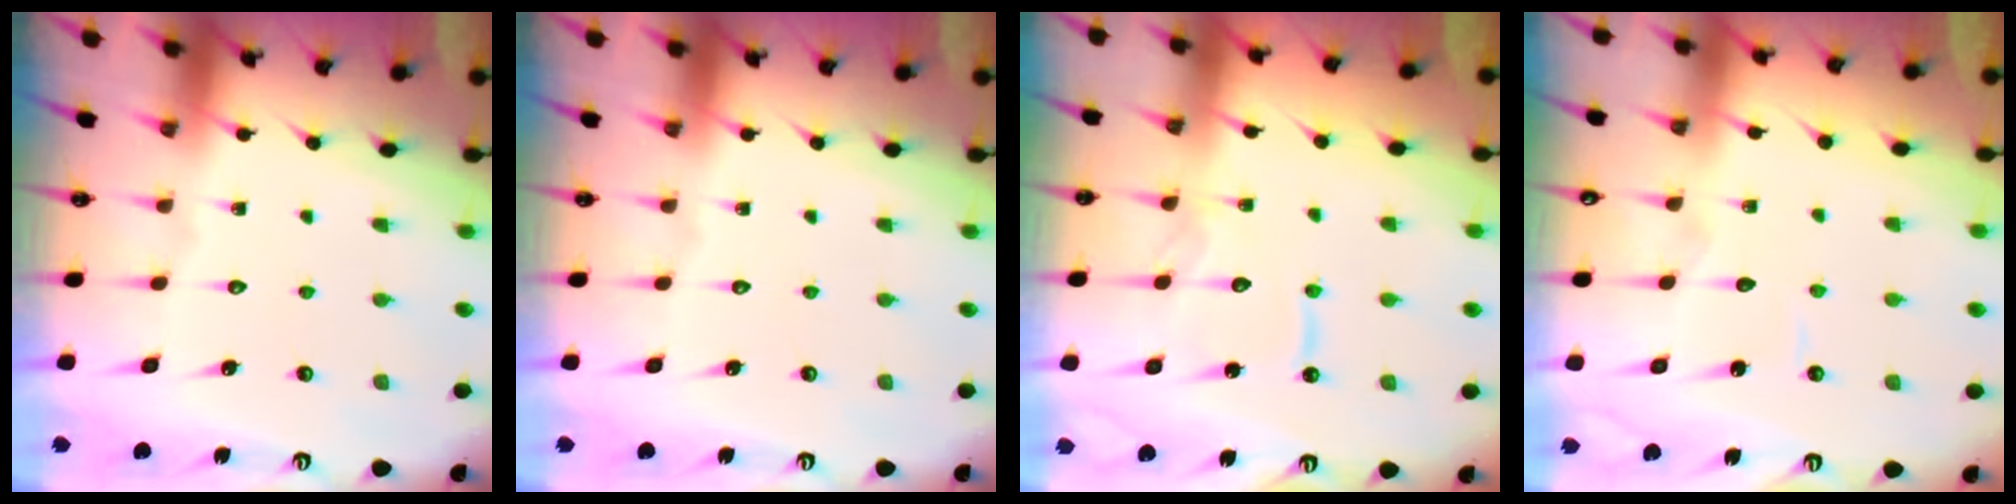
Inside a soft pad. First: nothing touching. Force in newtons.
{"total": 0.0}
{"total": 8.9, "press": 8.9, "slide": 0.6}
{"total": 3.4, "press": 3.4, "slide": 0.2}